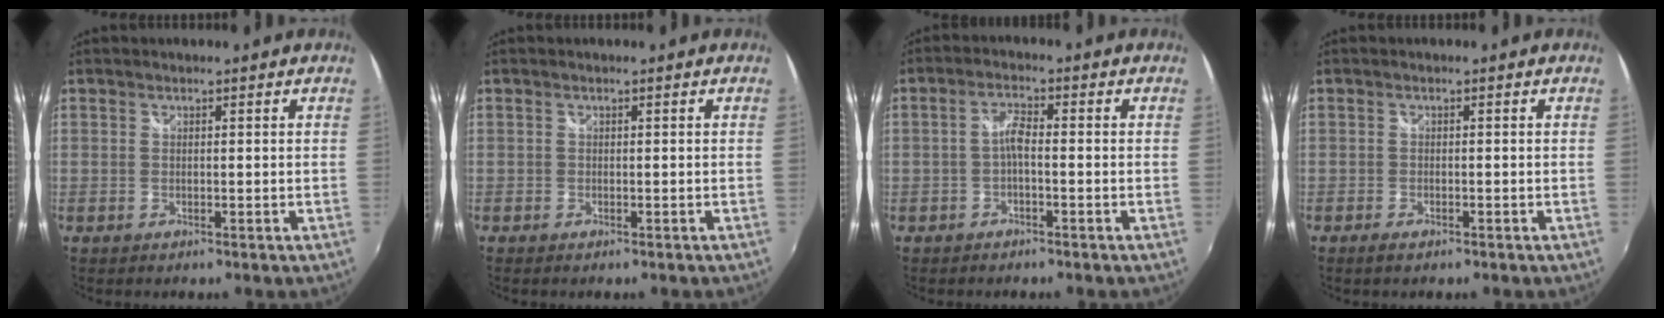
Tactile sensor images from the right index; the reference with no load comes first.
{"total": 0.6, "force": [-0.5, 0.3, 0.1], "torque": [-0.007, -0.004, -0.010]}
{"total": 2.7, "force": [-1.0, 0.6, 2.4], "torque": [-0.053, 0.008, -0.021]}
{"total": 1.9, "force": [-1.5, 0.7, 1.0], "torque": [-0.025, -0.006, -0.027]}